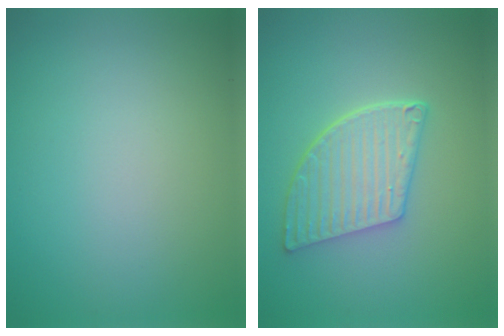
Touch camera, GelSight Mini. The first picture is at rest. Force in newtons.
{"total": 5.2, "press": 4.2, "slide": 3.0}